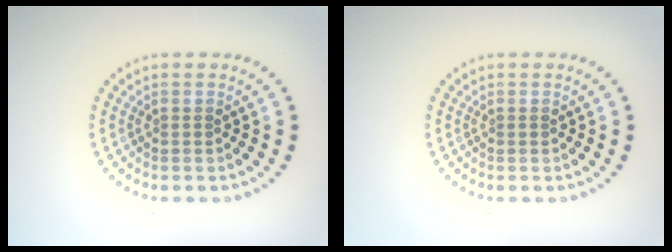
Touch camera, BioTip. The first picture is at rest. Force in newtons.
{"total": 0.0}